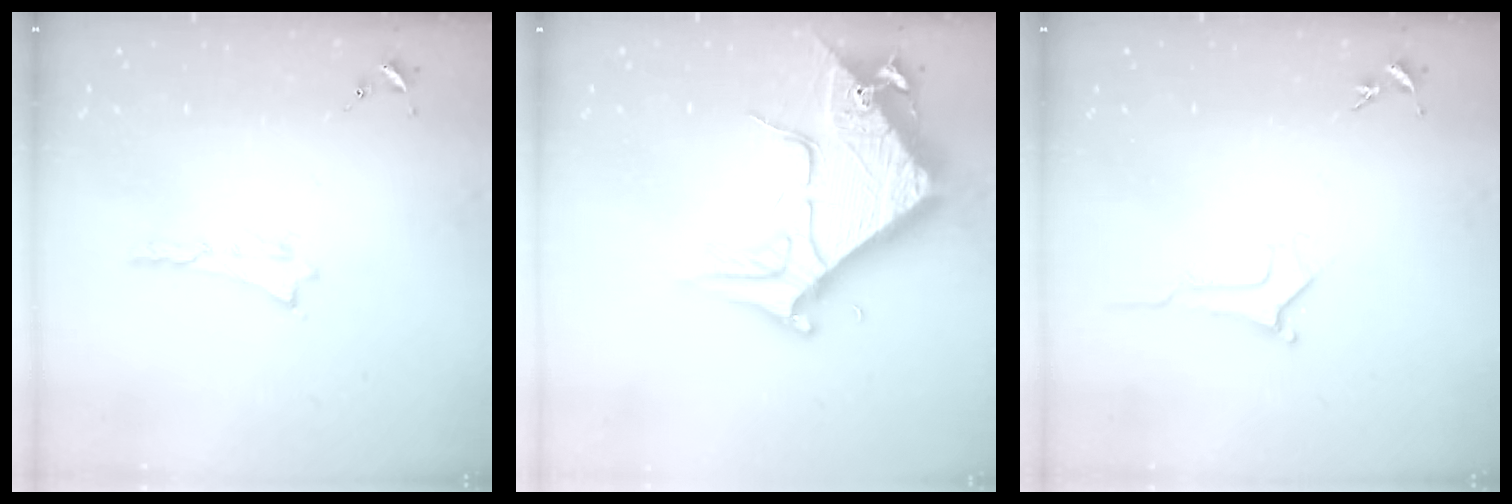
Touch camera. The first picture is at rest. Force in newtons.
{"total": 12.0, "press": 11.9, "slide": 1.4}
{"total": 1.0, "press": 1.0, "slide": 0.0}